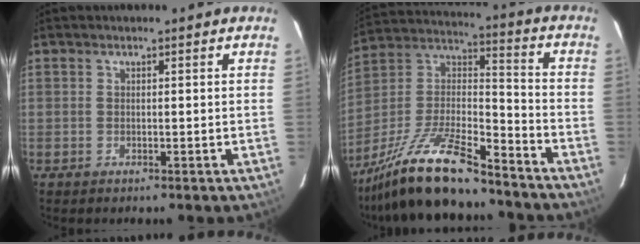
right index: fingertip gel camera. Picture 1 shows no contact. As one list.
[{"total": 20.3, "force": [-15.6, 4.8, 12.1], "torque": [-0.246, -0.008, -0.274]}]